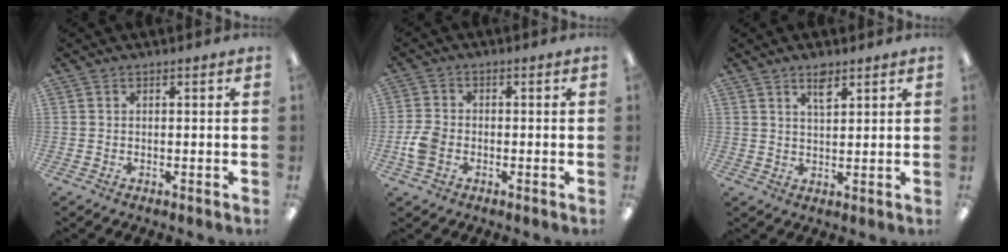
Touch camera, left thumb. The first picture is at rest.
{"total": 5.2, "force": [-1.8, 3.8, 3.1], "torque": [-0.064, 0.009, -0.032]}
{"total": 4.2, "force": [2.8, 1.6, 2.7], "torque": [-0.045, -0.005, 0.047]}